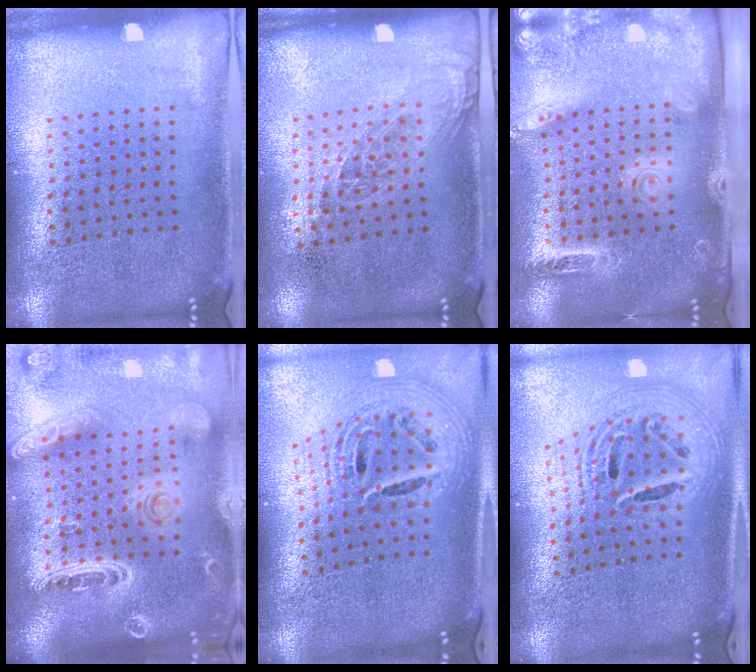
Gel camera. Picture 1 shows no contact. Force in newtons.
{"total": 1.2, "press": 0.9, "slide": 0.7}
{"total": 2.5, "press": 2.0, "slide": 1.5}
{"total": 2.8, "press": 2.5, "slide": 1.4}
{"total": 2.7, "press": 1.8, "slide": 2.0}
{"total": 2.5, "press": 1.8, "slide": 1.7}